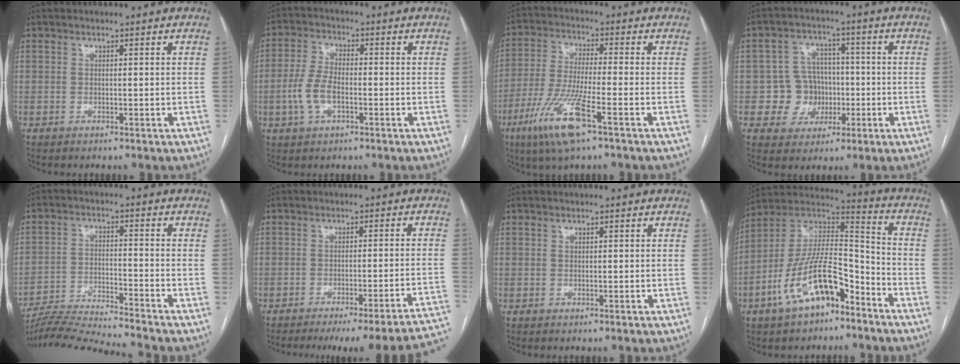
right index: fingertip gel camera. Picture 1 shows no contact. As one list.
[{"total": 6.2, "force": [-1.6, 3.0, 5.2], "torque": [-0.120, 0.007, -0.031]}, {"total": 11.4, "force": [-5.8, 0.8, 9.7], "torque": [-0.208, -0.023, -0.110]}, {"total": 7.4, "force": [-1.2, 7.1, 1.4], "torque": [-0.016, 0.025, -0.011]}, {"total": 13.8, "force": [-13.0, -2.0, 4.1], "torque": [-0.055, -0.010, -0.221]}, {"total": 20.0, "force": [-17.4, -0.2, 10.0], "torque": [-0.051, -0.009, -0.211]}, {"total": 0.0}, {"total": 15.4, "force": [-8.4, 5.9, 11.5], "torque": [-0.223, 0.021, -0.144]}]